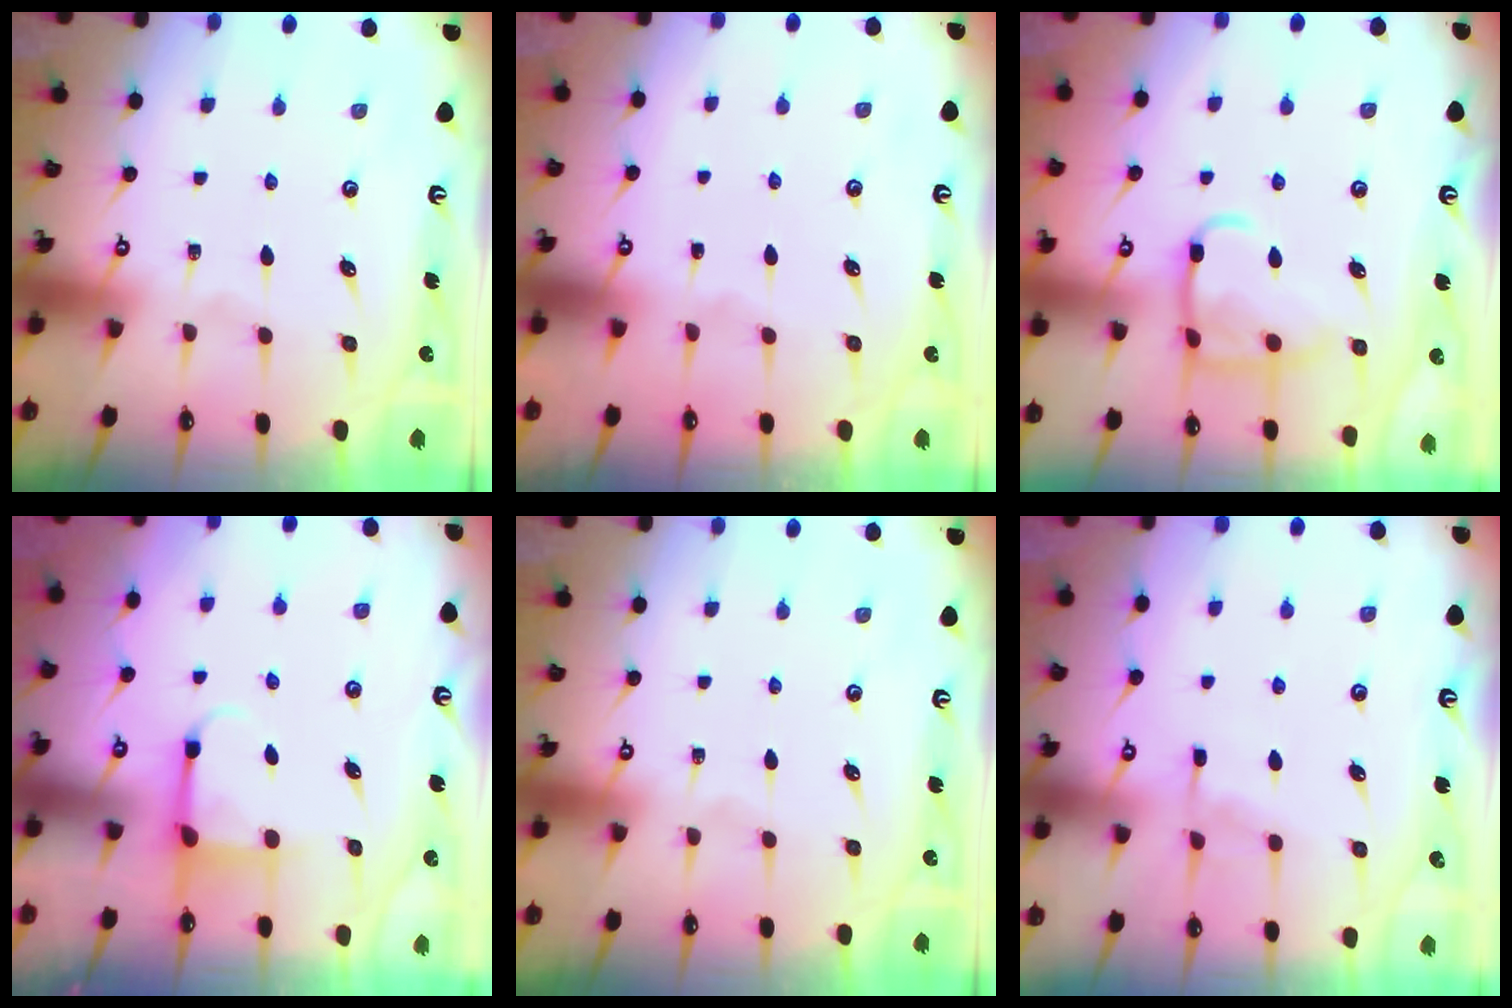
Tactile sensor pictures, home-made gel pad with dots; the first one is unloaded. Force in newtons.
{"total": 1.2, "press": 1.2, "slide": 0.1}
{"total": 11.2, "press": 11.1, "slide": 1.0}
{"total": 4.1, "press": 4.0, "slide": 0.6}
{"total": 0.0}
{"total": 4.1, "press": 4.1, "slide": 0.6}